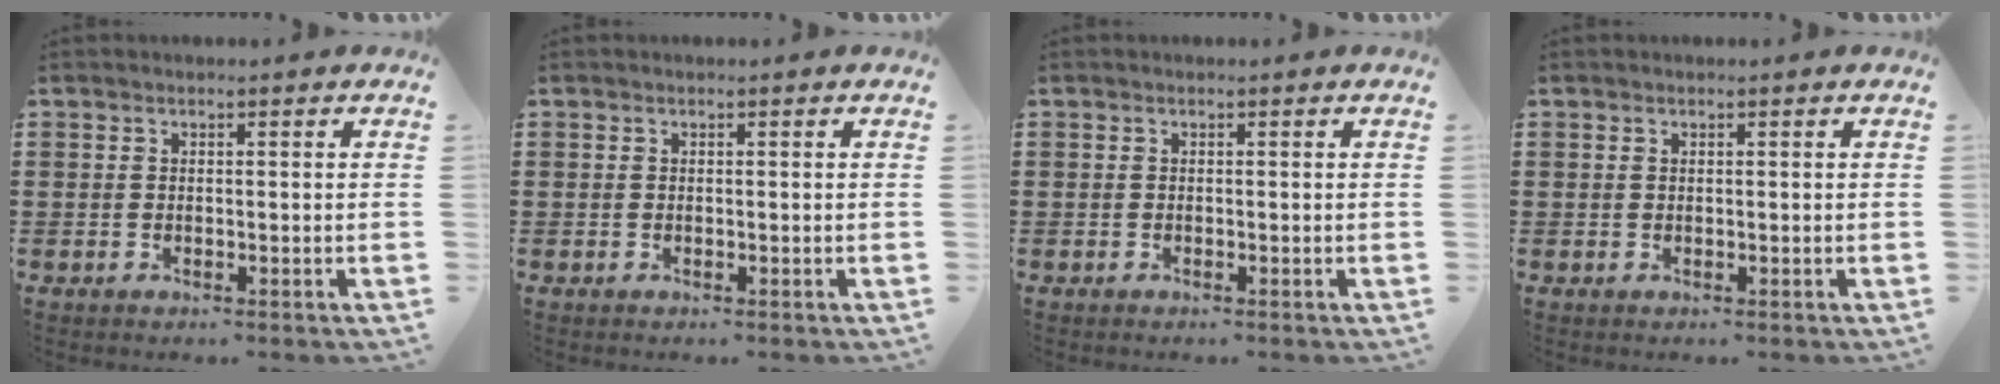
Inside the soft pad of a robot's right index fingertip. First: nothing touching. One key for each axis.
{"total": 0.0}
{"total": 0.0}
{"total": 0.0}